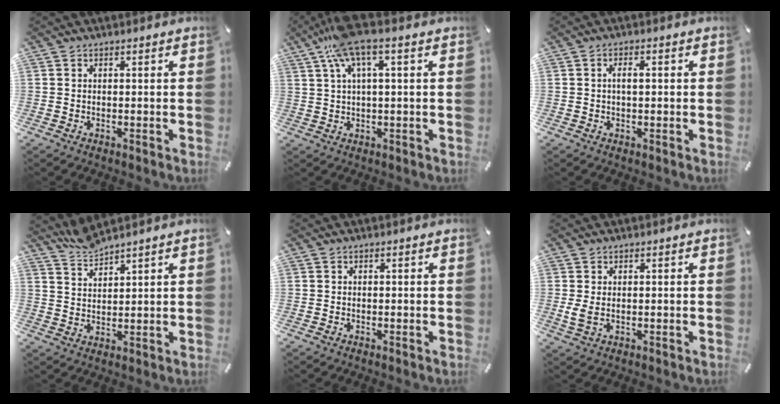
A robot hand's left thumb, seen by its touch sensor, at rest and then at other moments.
{"total": 9.3, "force": [4.8, 2.0, 7.7], "torque": [-0.163, -0.003, 0.086]}
{"total": 2.6, "force": [0.2, 1.2, 2.3], "torque": [-0.038, 0.000, 0.001]}
{"total": 4.9, "force": [4.8, 0.6, 0.6], "torque": [-0.025, -0.030, 0.094]}
{"total": 0.0}
{"total": 2.6, "force": [0.3, 1.6, 2.1], "torque": [-0.048, -0.009, 0.001]}